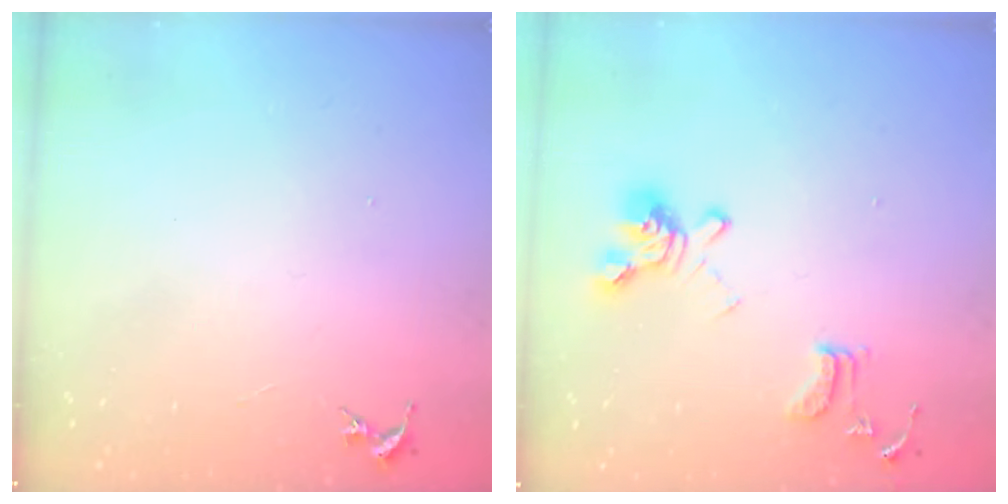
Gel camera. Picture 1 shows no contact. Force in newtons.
{"total": 14.3, "press": 14.2, "slide": 1.5}